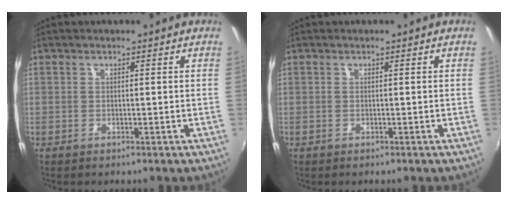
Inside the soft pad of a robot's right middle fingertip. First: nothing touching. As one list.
[{"total": 0.0}]